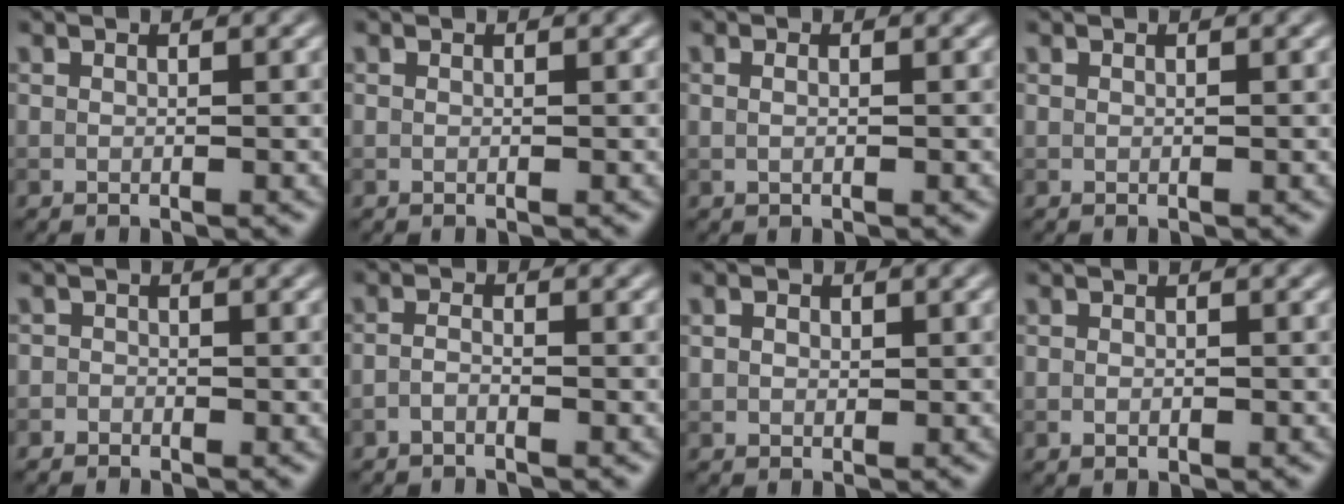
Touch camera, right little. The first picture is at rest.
{"total": 0.0}
{"total": 1.3, "force": [0.5, 0.7, 0.9], "torque": [-0.008, 0.002, -0.004]}
{"total": 0.0}
{"total": 1.0, "force": [-0.5, 0.8, 0.0], "torque": [0.014, -0.001, -0.014]}
{"total": 1.1, "force": [-0.8, 0.3, 0.7], "torque": [-0.018, 0.002, -0.019]}
{"total": 1.9, "force": [0.7, 1.5, 1.0], "torque": [-0.020, 0.011, 0.006]}
{"total": 0.8, "force": [-0.2, 0.6, 0.6], "torque": [-0.009, -0.001, -0.003]}